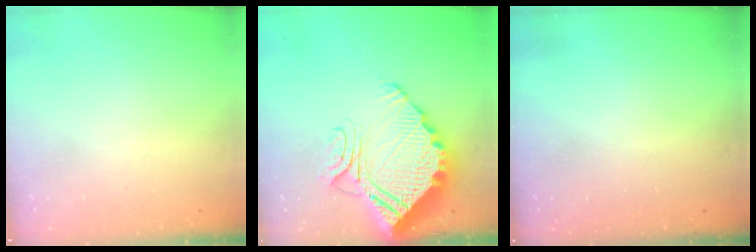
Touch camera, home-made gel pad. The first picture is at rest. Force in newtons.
{"total": 18.1, "press": 18.0, "slide": 1.5}
{"total": 3.1, "press": 3.1, "slide": 0.1}